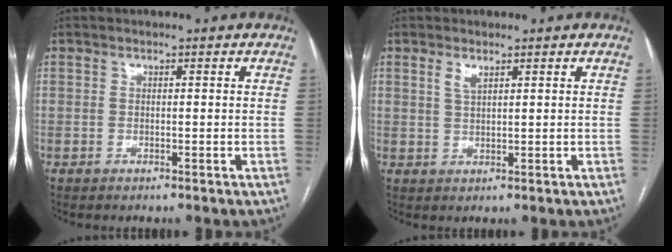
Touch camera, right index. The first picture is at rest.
{"total": 1.9, "force": [1.2, 0.6, 1.4], "torque": [-0.030, -0.001, 0.027]}